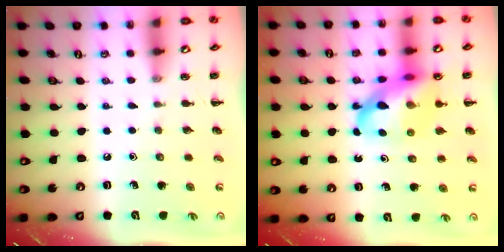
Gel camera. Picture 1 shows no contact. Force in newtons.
{"total": 16.0, "press": 15.4, "slide": 4.1}